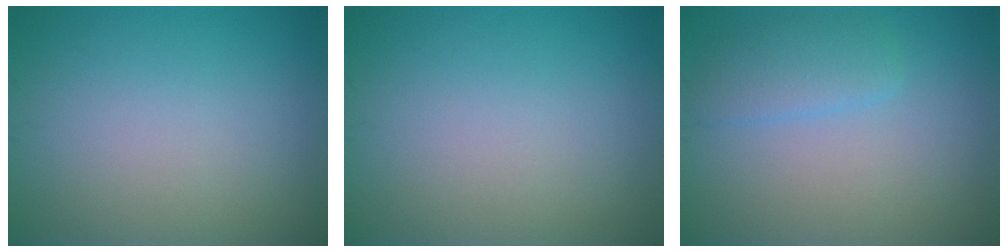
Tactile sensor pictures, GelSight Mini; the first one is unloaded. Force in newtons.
{"total": 0.0}
{"total": 2.4, "press": 2.3, "slide": 0.1}